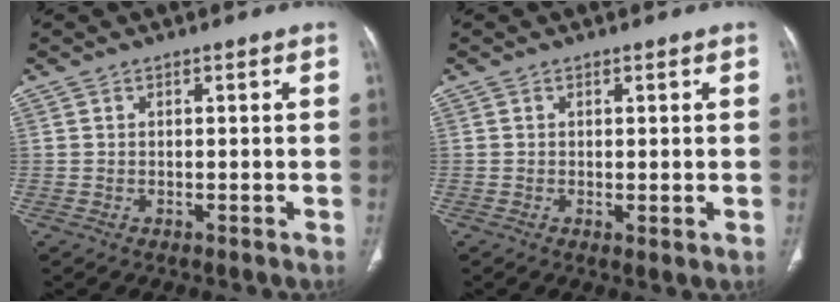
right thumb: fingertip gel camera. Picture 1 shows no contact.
{"total": 1.1, "force": [0.0, 0.3, 1.1], "torque": [-0.023, -0.007, 0.001]}